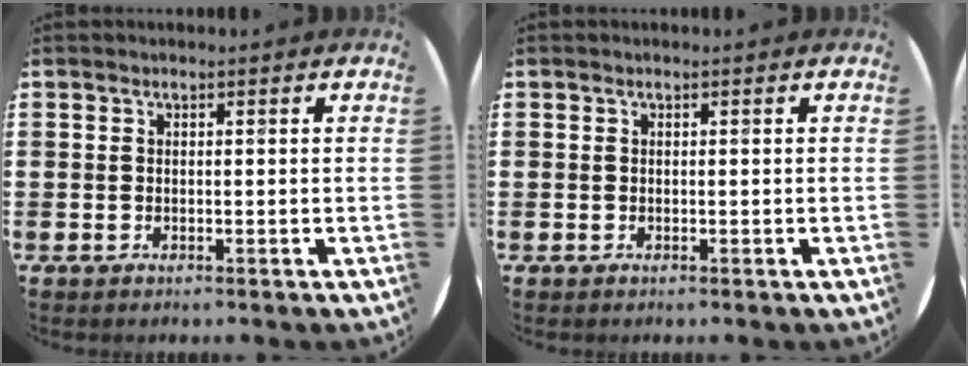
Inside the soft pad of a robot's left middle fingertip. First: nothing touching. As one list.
[{"total": 0.0}]